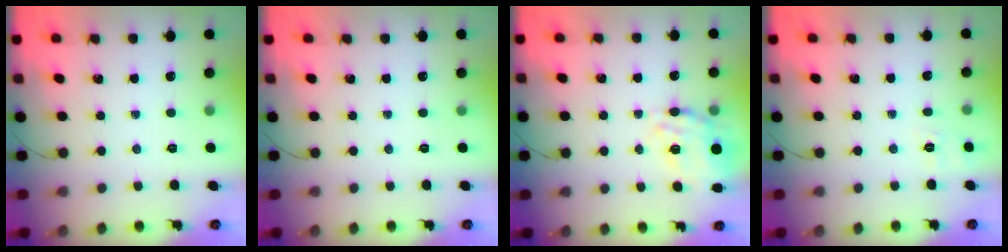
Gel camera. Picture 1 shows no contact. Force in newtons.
{"total": 0.0}
{"total": 16.5, "press": 16.2, "slide": 3.2}
{"total": 2.8, "press": 2.2, "slide": 1.8}